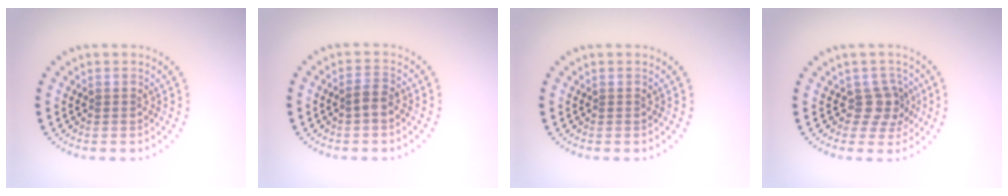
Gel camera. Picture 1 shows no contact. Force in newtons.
{"total": 1.4, "press": 1.3, "slide": 0.5}
{"total": 0.0}
{"total": 2.6, "press": 2.1, "slide": 1.6}